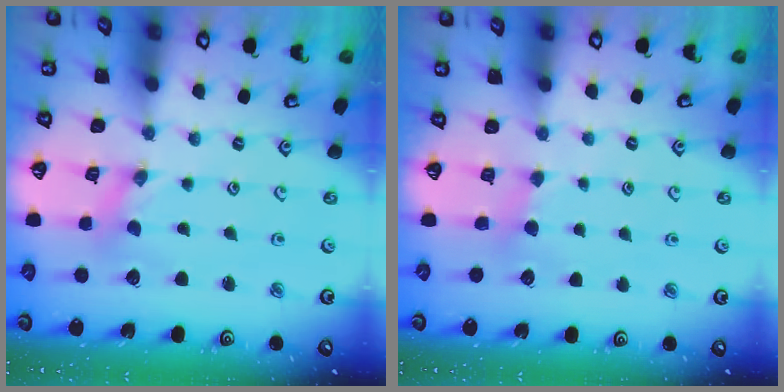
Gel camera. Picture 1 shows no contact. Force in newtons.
{"total": 2.8, "press": 2.7, "slide": 0.4}